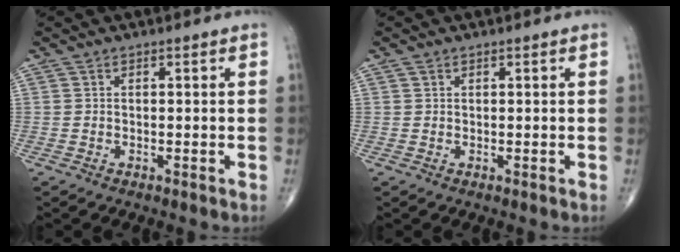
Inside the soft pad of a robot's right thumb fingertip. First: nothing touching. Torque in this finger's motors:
{"motor_torque": [-0.38, 0.17, -0.11, -0.03, 0.04]}